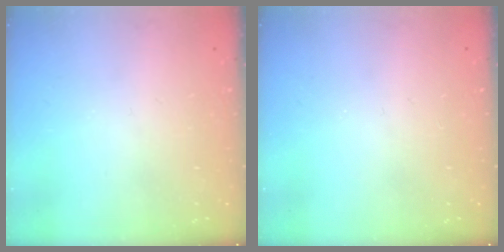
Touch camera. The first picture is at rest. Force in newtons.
{"total": 0.0}